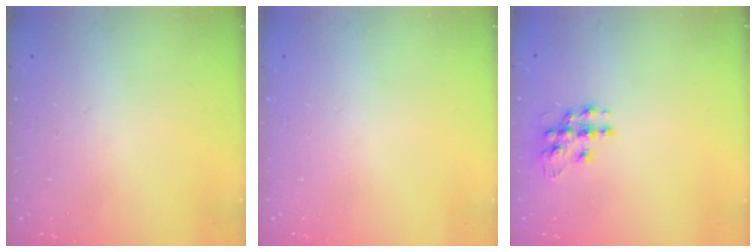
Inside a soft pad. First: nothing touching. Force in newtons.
{"total": 0.0}
{"total": 10.2, "press": 10.2, "slide": 0.5}